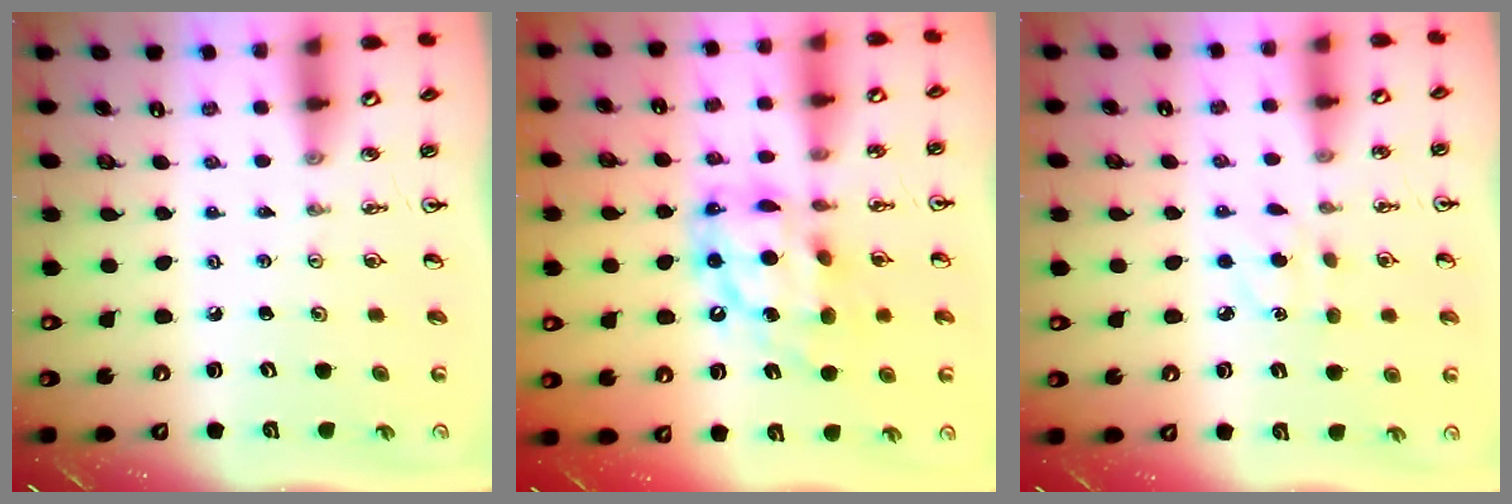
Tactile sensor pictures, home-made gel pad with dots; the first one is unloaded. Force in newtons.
{"total": 14.5, "press": 14.4, "slide": 1.5}
{"total": 3.9, "press": 3.9, "slide": 0.5}